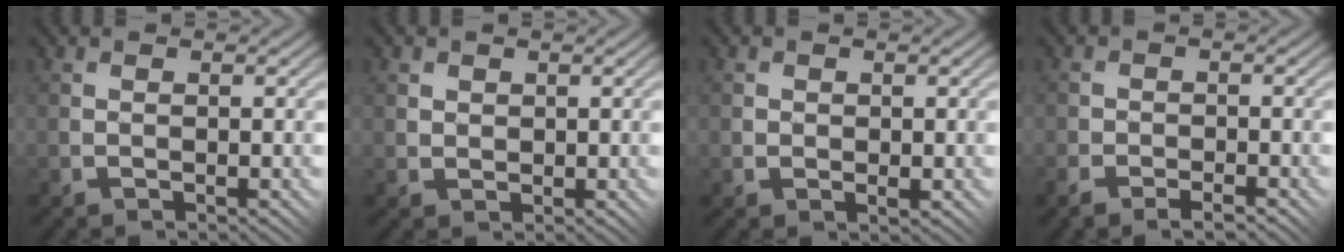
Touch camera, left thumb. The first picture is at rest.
{"total": 1.9, "force": [1.1, 1.5, 0.2], "torque": [-0.016, 0.002, 0.022]}
{"total": 1.4, "force": [0.4, 1.3, 0.3], "torque": [-0.004, -0.002, 0.010]}
{"total": 3.4, "force": [-2.3, 1.9, 1.5], "torque": [-0.016, -0.001, -0.043]}